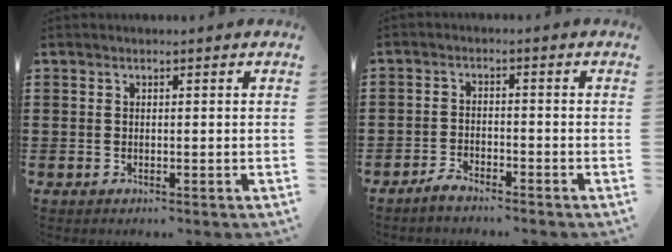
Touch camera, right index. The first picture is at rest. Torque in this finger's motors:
{"motor_torque": [0.15, -0.44, -0.02, -0.01]}